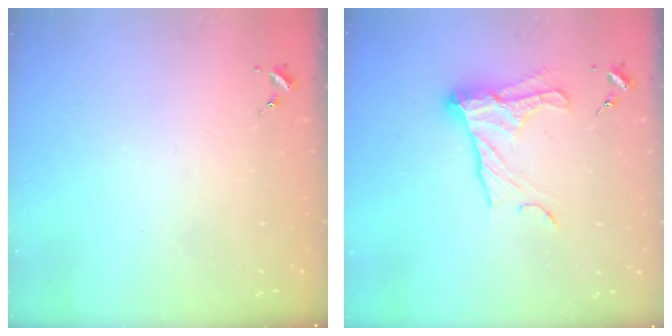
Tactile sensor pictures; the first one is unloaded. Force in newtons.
{"total": 14.9, "press": 14.8, "slide": 1.3}